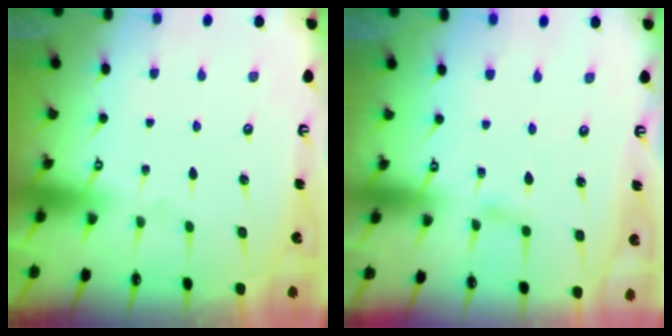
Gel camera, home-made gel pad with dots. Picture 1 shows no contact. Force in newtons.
{"total": 2.8, "press": 2.8, "slide": 0.3}